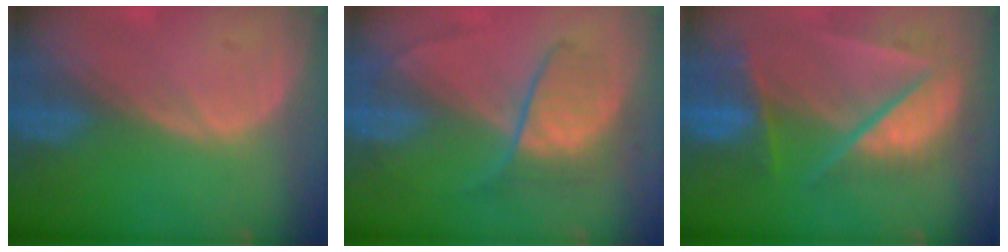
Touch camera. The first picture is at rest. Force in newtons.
{"total": 6.3, "press": 6.3, "slide": 0.7}
{"total": 9.8, "press": 8.4, "slide": 5.0}